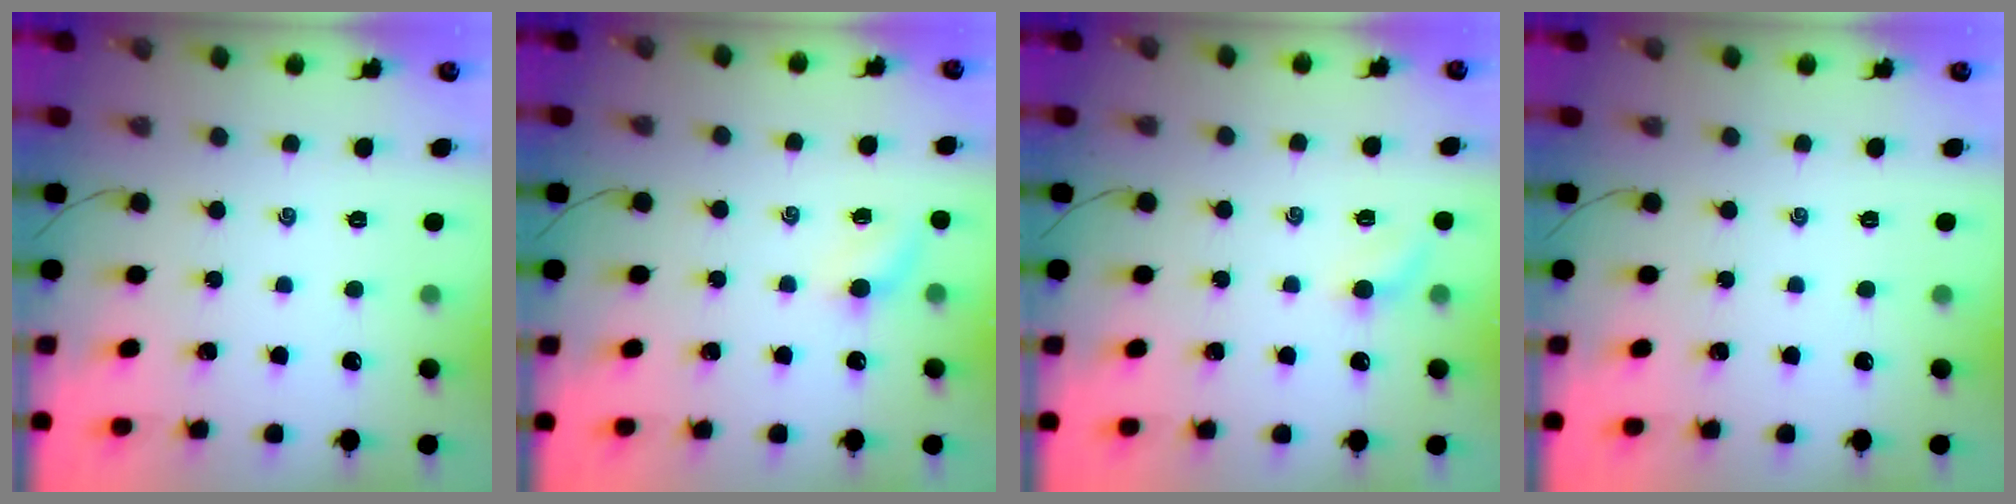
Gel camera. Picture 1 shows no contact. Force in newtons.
{"total": 5.7, "press": 5.6, "slide": 1.2}
{"total": 4.9, "press": 4.8, "slide": 1.3}
{"total": 0.0}